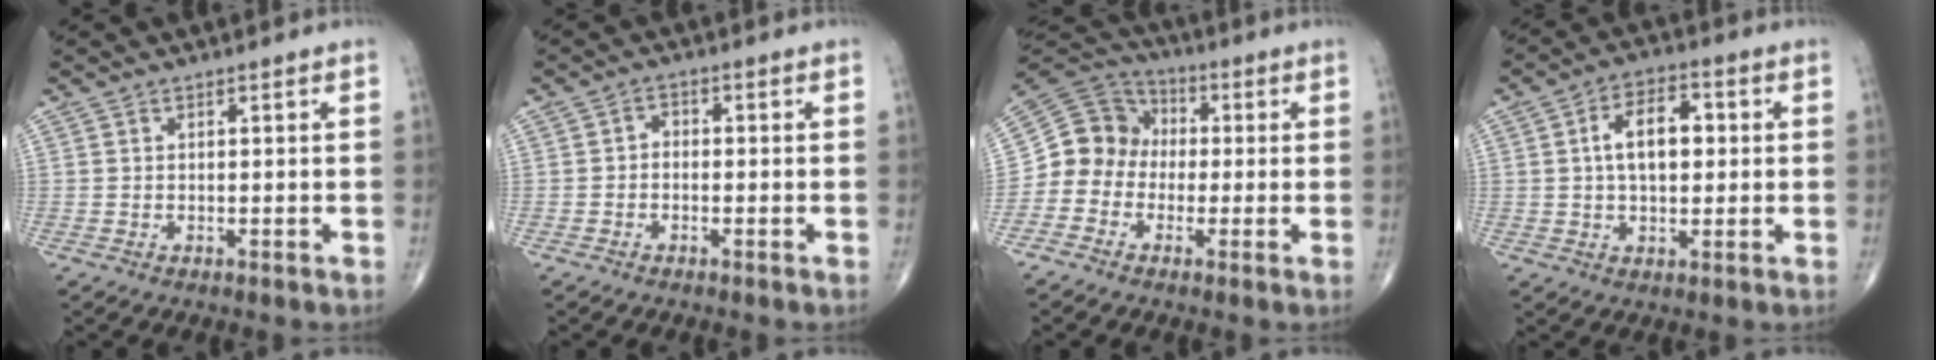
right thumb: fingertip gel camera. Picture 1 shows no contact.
{"total": 1.9, "force": [-0.6, 1.5, 1.1], "torque": [-0.008, 0.011, -0.018]}
{"total": 9.6, "force": [-1.5, 8.9, 3.2], "torque": [-0.031, 0.052, -0.042]}
{"total": 9.5, "force": [1.2, 5.5, 7.7], "torque": [-0.115, 0.015, 0.017]}